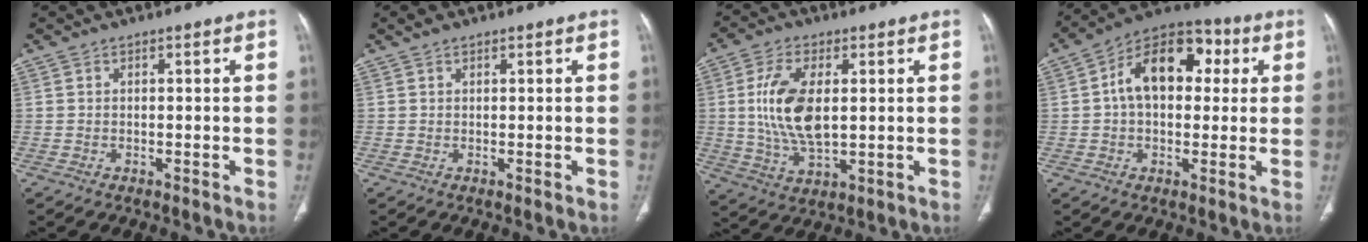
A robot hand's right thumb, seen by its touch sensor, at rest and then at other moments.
{"total": 1.3, "force": [0.9, 0.6, 0.7], "torque": [-0.012, 0.000, 0.014]}
{"total": 12.3, "force": [1.5, 6.1, 10.5], "torque": [-0.211, -0.011, 0.036]}
{"total": 15.1, "force": [2.9, 9.8, 11.1], "torque": [-0.143, 0.030, 0.035]}